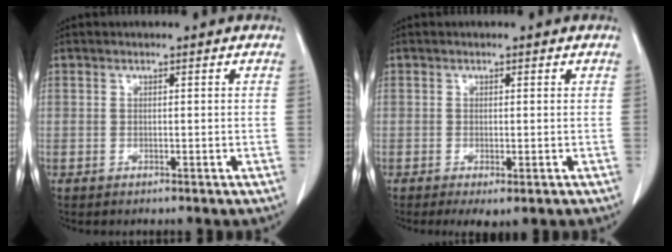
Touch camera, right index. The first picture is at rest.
{"total": 2.8, "force": [-1.2, 0.8, 2.4], "torque": [-0.037, -0.007, -0.012]}